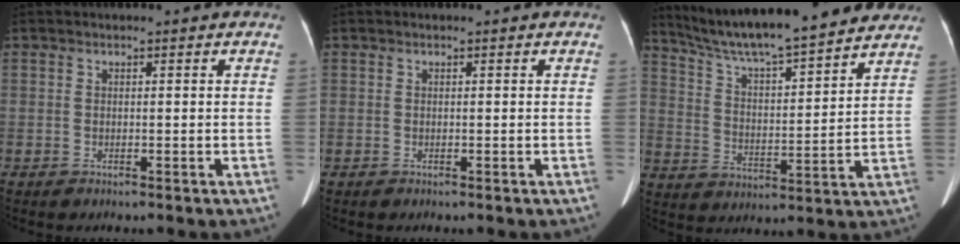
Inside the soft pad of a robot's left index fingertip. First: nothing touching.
{"total": 0.0}
{"total": 19.7, "force": [17.5, 1.8, 9.0], "torque": [-0.154, 0.019, 0.268]}